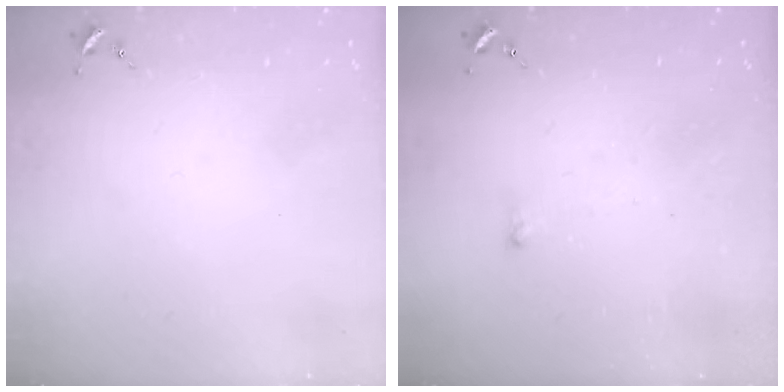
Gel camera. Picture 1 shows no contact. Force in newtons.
{"total": 2.5, "press": 2.5, "slide": 0.2}